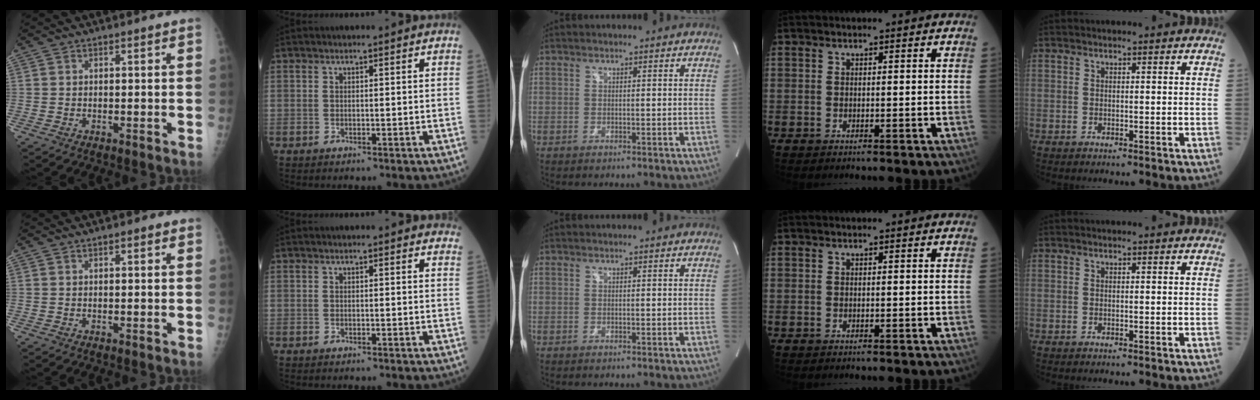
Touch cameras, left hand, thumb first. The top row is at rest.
{"thumb": {"total": 1.7, "force": [0.8, 0.7, 1.3], "torque": [-0.015, 0.001, 0.006]}, "index": {"total": 4.0, "force": [3.5, 1.2, 1.3], "torque": [-0.006, 0.014, 0.023]}}